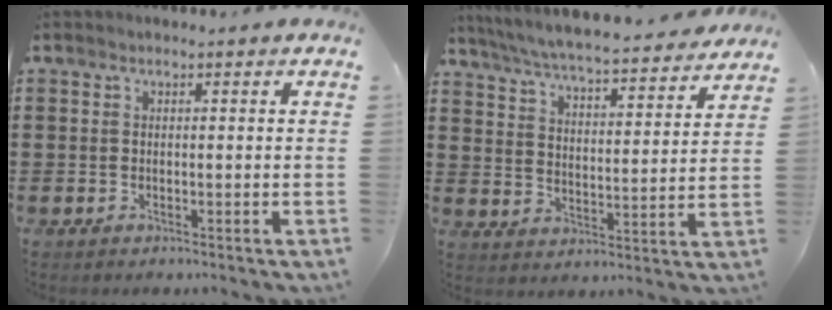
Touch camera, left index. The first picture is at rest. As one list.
[{"total": 5.7, "force": [5.5, -0.2, 1.6], "torque": [-0.058, -0.041, 0.089]}]